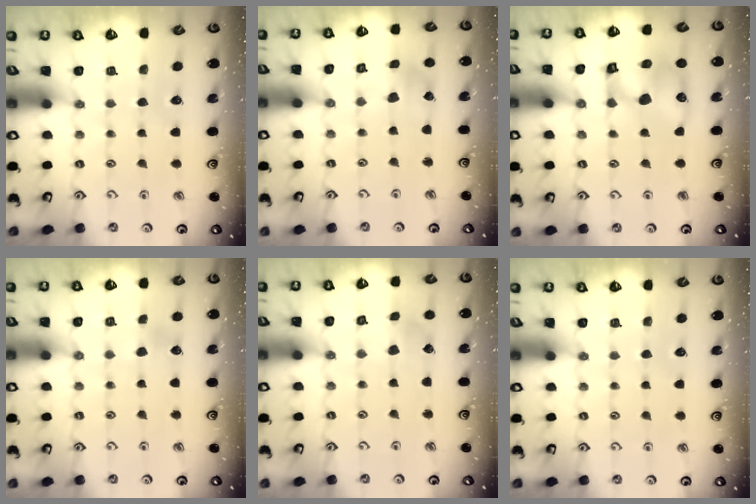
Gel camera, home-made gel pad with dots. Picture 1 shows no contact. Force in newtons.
{"total": 2.2, "press": 2.2, "slide": 0.4}
{"total": 11.6, "press": 11.5, "slide": 1.7}
{"total": 2.5, "press": 2.5, "slide": 0.2}
{"total": 2.0, "press": 2.0, "slide": 0.2}
{"total": 0.0}